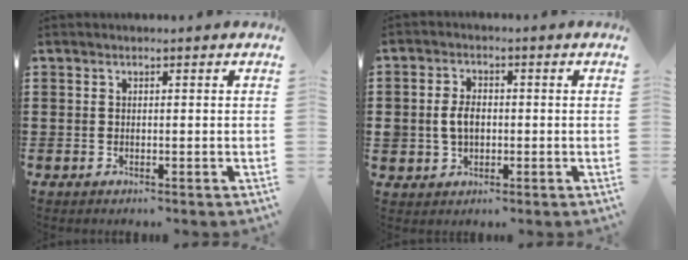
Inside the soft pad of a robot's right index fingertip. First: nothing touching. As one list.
[{"total": 3.8, "force": [-0.3, 2.8, 2.5], "torque": [-0.053, 0.009, -0.007]}]